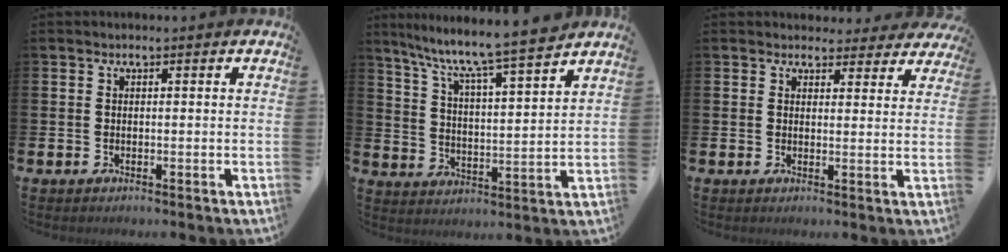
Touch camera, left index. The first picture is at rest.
{"total": 8.5, "force": [7.9, 0.0, 3.2], "torque": [-0.089, -0.063, 0.132]}
{"total": 3.2, "force": [2.9, 1.4, 0.1], "torque": [0.007, -0.019, 0.049]}